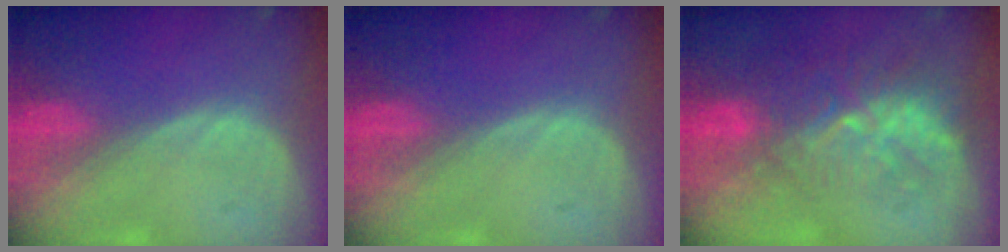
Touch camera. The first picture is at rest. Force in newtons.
{"total": 0.0}
{"total": 9.1, "press": 8.4, "slide": 3.5}